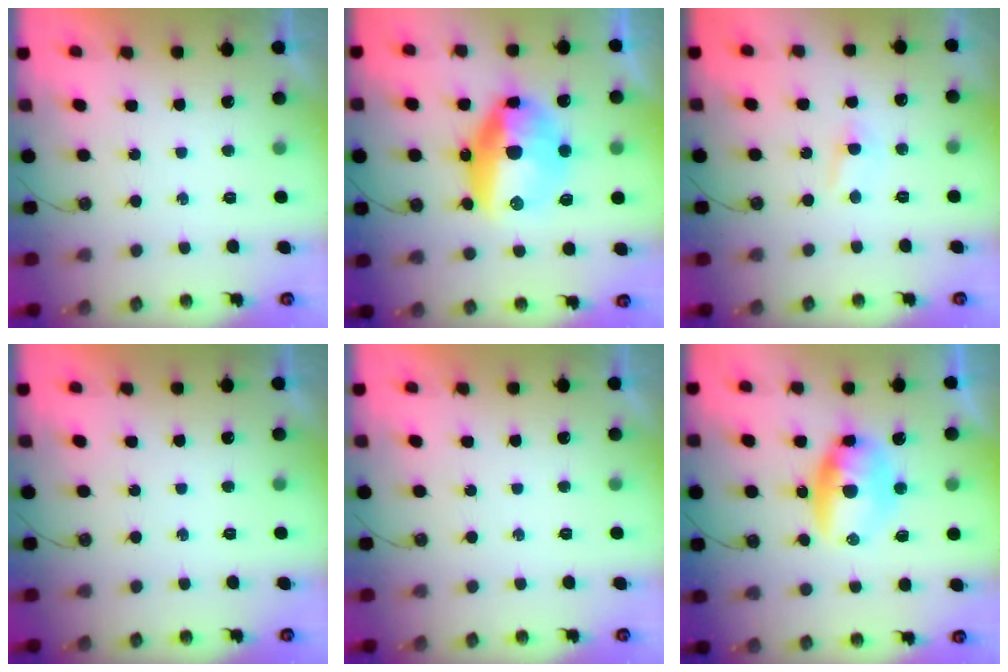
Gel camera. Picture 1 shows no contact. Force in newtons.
{"total": 17.5, "press": 16.8, "slide": 5.0}
{"total": 4.0, "press": 3.9, "slide": 0.5}
{"total": 0.0}
{"total": 0.0}
{"total": 10.3, "press": 10.0, "slide": 2.7}